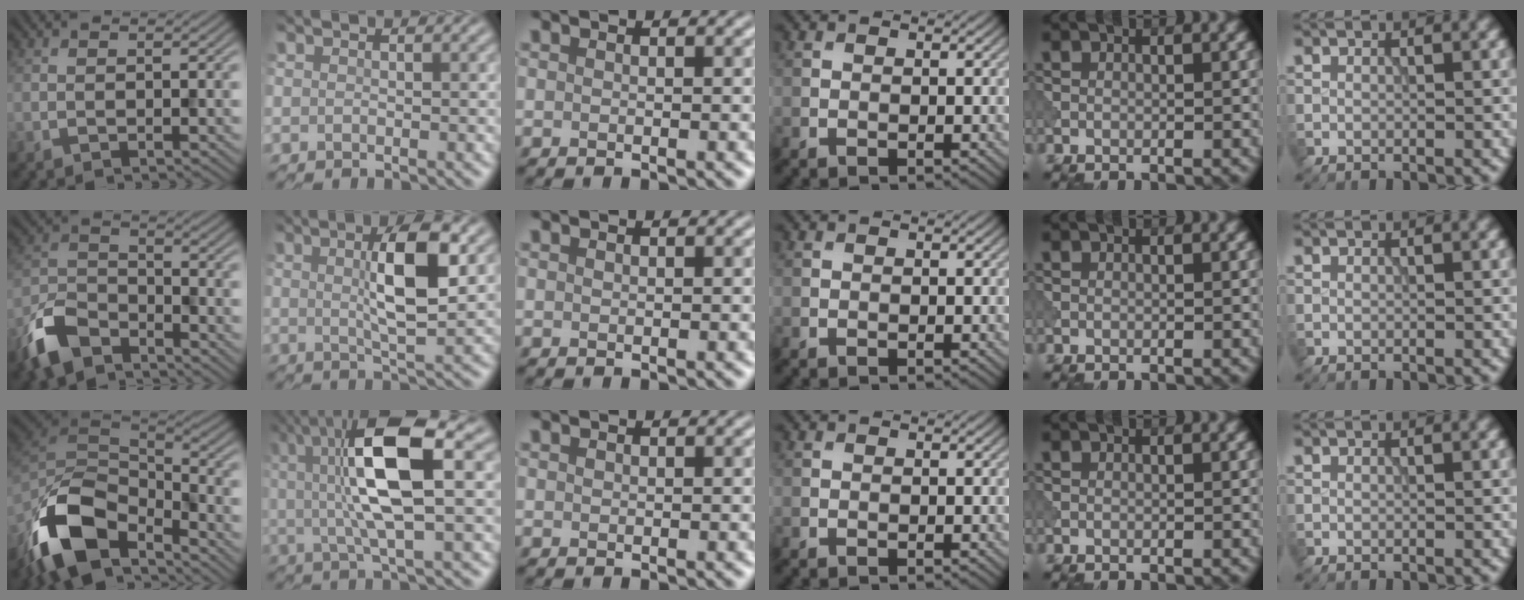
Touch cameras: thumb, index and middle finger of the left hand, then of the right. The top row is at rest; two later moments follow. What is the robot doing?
{"motion": "shake", "object": "bell"}